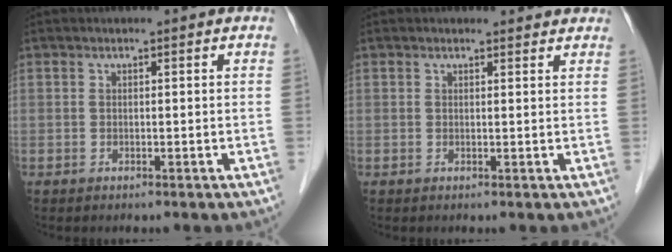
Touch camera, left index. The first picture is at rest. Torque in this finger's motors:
{"motor_torque": [0.50, -0.50, 0.08, -0.01]}